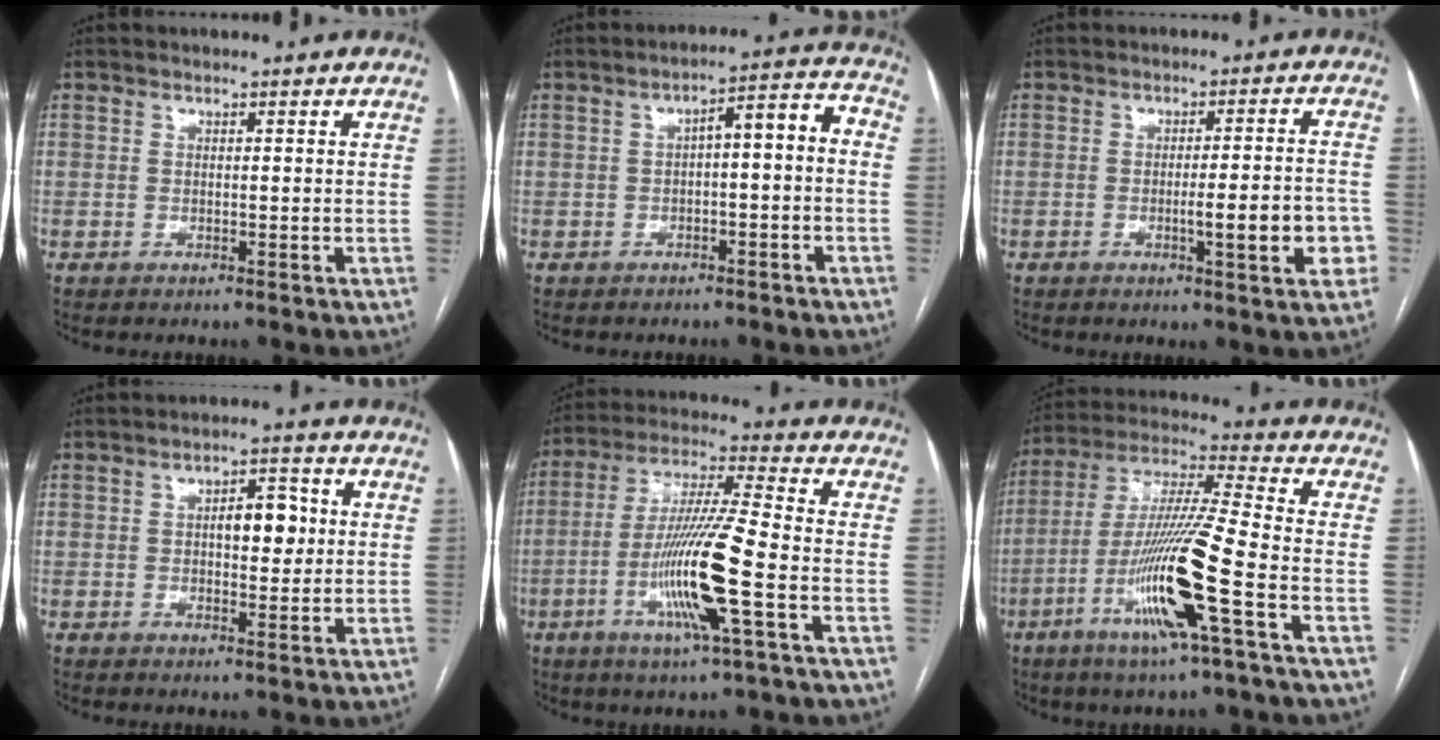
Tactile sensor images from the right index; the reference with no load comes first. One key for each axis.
{"total": 6.6, "fx": -0.9, "fy": 1.9, "fz": 6.3, "tx": -0.087, "ty": 0.040, "tz": -0.012}
{"total": 8.0, "fx": -2.6, "fy": 0.8, "fz": 7.5, "tx": -0.094, "ty": 0.009, "tz": -0.029}
{"total": 5.5, "fx": 0.7, "fy": 2.5, "fz": 4.9, "tx": -0.071, "ty": 0.012, "tz": 0.011}
{"total": 14.5, "fx": -4.4, "fy": -0.3, "fz": 13.9, "tx": -0.277, "ty": -0.009, "tz": -0.087}
{"total": 16.5, "fx": -6.1, "fy": -0.8, "fz": 15.3, "tx": -0.307, "ty": -0.014, "tz": -0.119}